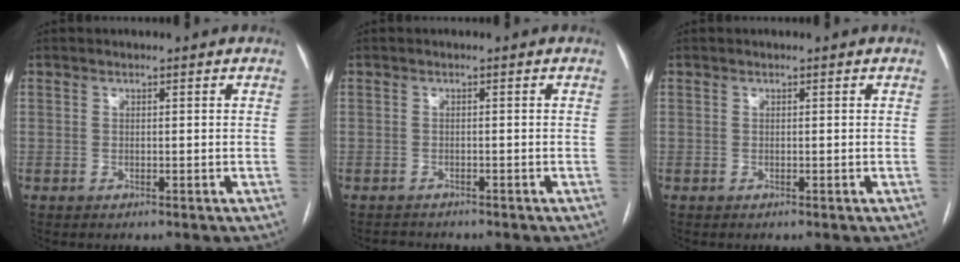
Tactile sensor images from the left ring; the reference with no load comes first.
{"total": 1.5, "force": [-1.5, 0.3, -0.2], "torque": [0.001, -0.006, -0.020]}
{"total": 0.0}